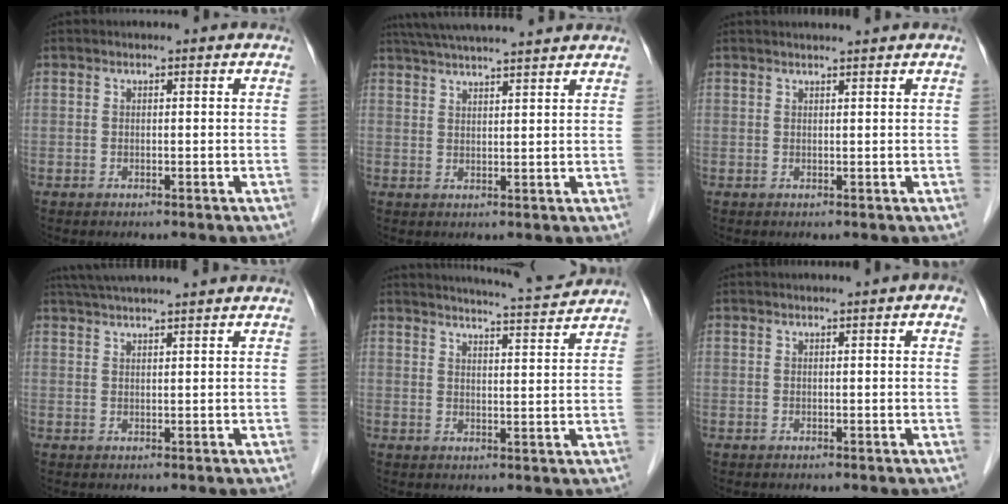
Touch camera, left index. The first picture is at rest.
{"total": 13.6, "force": [12.2, 0.1, 5.8], "torque": [-0.105, 0.036, 0.179]}
{"total": 2.7, "force": [2.5, -0.6, 0.9], "torque": [-0.008, 0.012, 0.038]}
{"total": 11.0, "force": [9.8, -0.3, 5.0], "torque": [-0.084, 0.039, 0.139]}
{"total": 10.5, "force": [10.2, -0.4, 2.7], "torque": [-0.051, 0.001, 0.133]}
{"total": 3.5, "force": [2.3, 0.2, 2.7], "torque": [-0.030, 0.016, 0.026]}